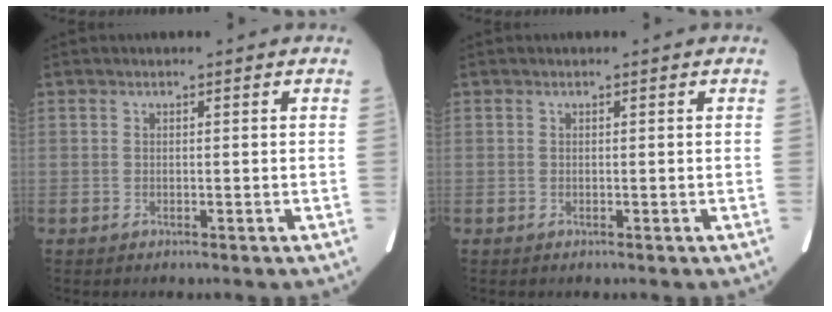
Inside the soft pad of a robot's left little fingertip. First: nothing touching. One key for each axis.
{"total": 0.0}